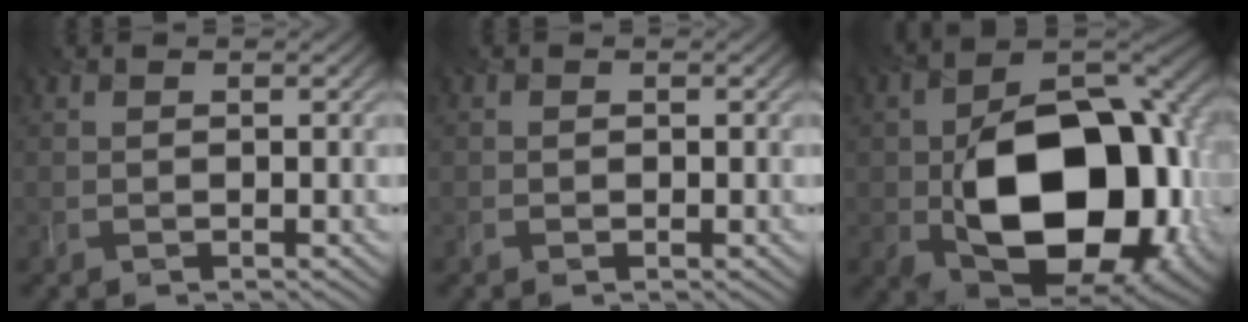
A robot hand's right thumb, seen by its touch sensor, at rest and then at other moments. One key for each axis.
{"total": 0.0}
{"total": 18.0, "fx": -3.2, "fy": 11.3, "fz": 13.6, "tx": -0.212, "ty": -0.029, "tz": -0.047}